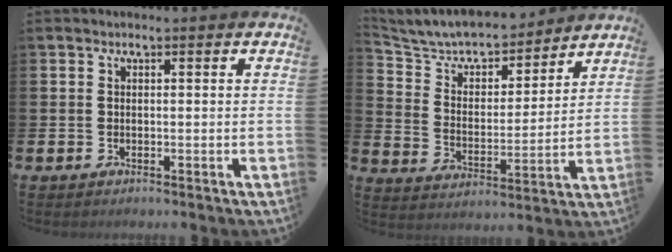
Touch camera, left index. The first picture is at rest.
{"total": 7.2, "force": [6.7, 2.2, 1.7], "torque": [-0.068, -0.051, 0.114]}